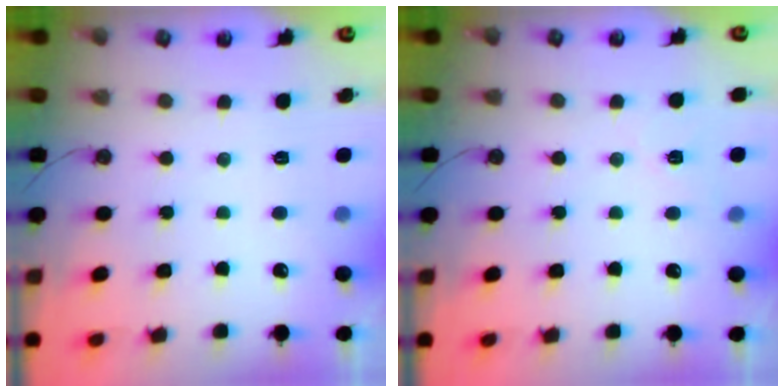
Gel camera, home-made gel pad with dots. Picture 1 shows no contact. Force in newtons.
{"total": 5.8, "press": 5.2, "slide": 2.6}